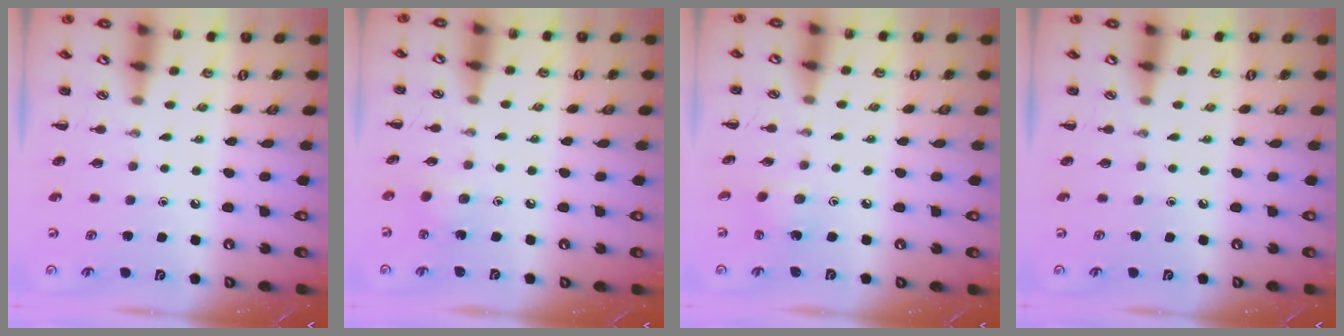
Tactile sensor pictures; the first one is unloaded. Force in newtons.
{"total": 3.9, "press": 3.7, "slide": 1.2}
{"total": 2.5, "press": 2.4, "slide": 0.8}
{"total": 0.0}